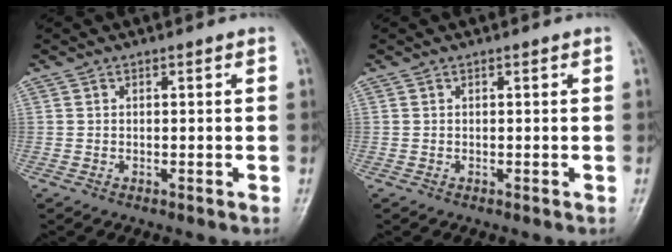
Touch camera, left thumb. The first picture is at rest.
{"total": 0.0}